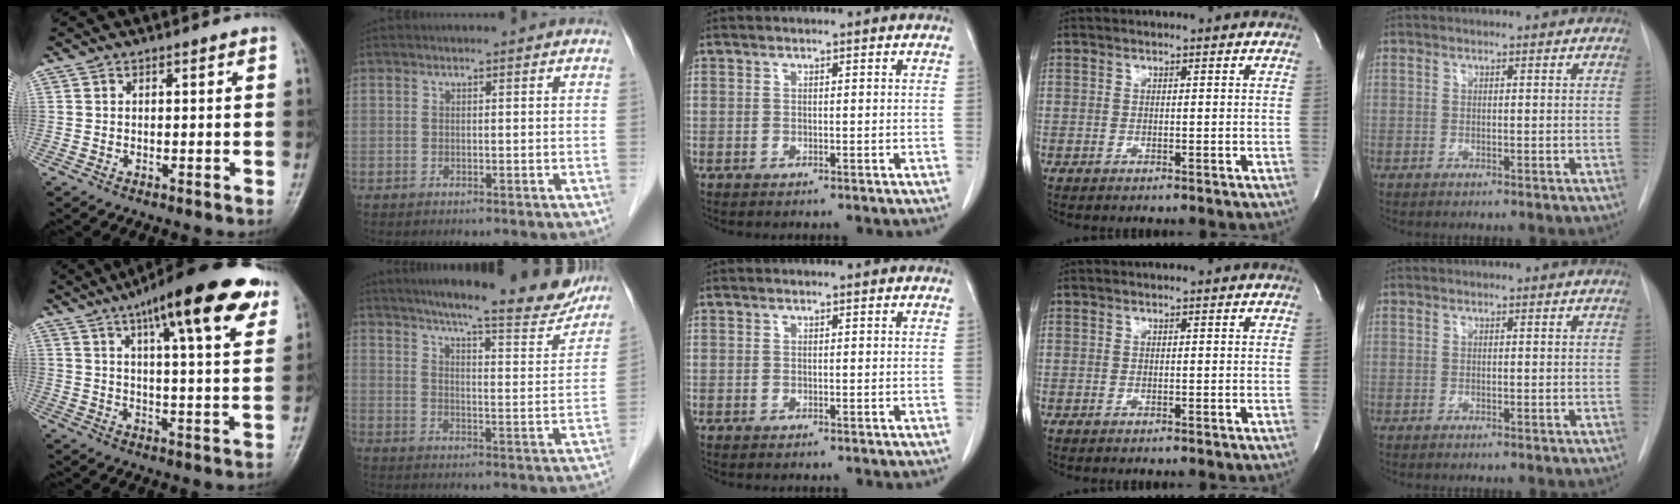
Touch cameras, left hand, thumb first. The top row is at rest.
{"thumb": {"total": 20.0, "force": [11.1, 4.6, 16.0], "torque": [-0.214, -0.019, 0.157]}, "index": {"total": 18.5, "force": [16.2, 2.0, 8.7], "torque": [-0.120, -0.026, 0.210]}}